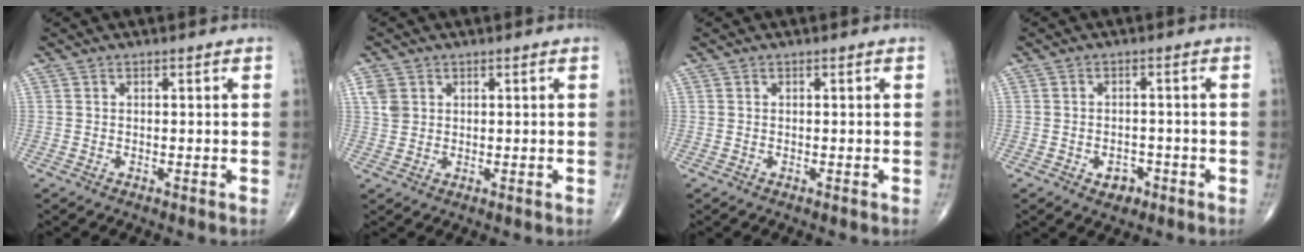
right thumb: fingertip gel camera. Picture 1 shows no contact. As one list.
[{"total": 3.4, "force": [1.2, 2.7, 1.6], "torque": [-0.023, 0.000, 0.028]}, {"total": 0.0}, {"total": 3.4, "force": [-1.6, 2.4, 1.7], "torque": [-0.008, 0.010, -0.019]}]